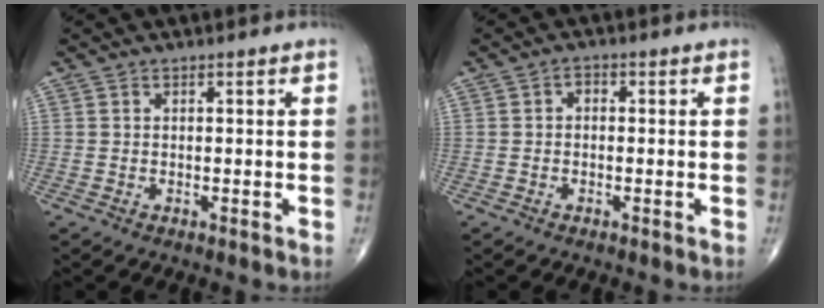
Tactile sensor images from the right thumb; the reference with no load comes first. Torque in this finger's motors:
{"motor_torque": [-0.39, 0.16, -0.02, -0.26, 0.06]}